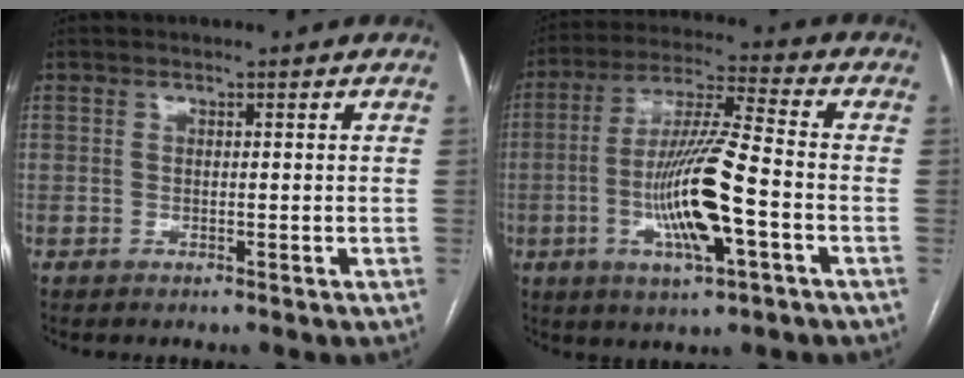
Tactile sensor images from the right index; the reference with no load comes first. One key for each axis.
{"total": 13.1, "fx": -3.4, "fy": 1.2, "fz": 12.6, "tx": -0.244, "ty": -0.005, "tz": -0.062}